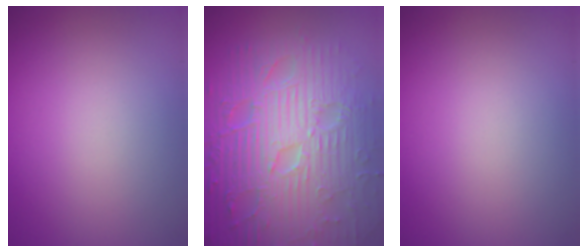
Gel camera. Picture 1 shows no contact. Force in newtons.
{"total": 11.7, "press": 7.6, "slide": 8.9}
{"total": 0.0}